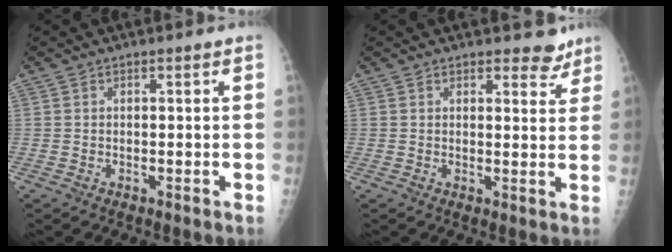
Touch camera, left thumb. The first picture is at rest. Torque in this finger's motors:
{"motor_torque": [-0.04, 0.07, 0.01, 0.03, 0.05]}